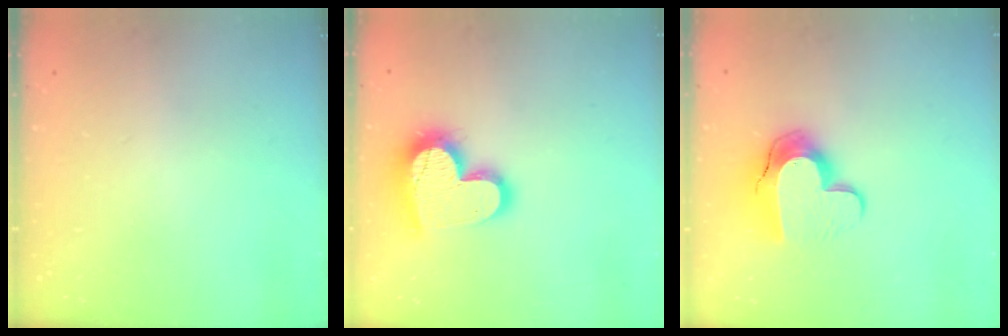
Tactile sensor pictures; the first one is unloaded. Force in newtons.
{"total": 17.4, "press": 17.3, "slide": 1.3}
{"total": 12.7, "press": 12.7, "slide": 0.9}